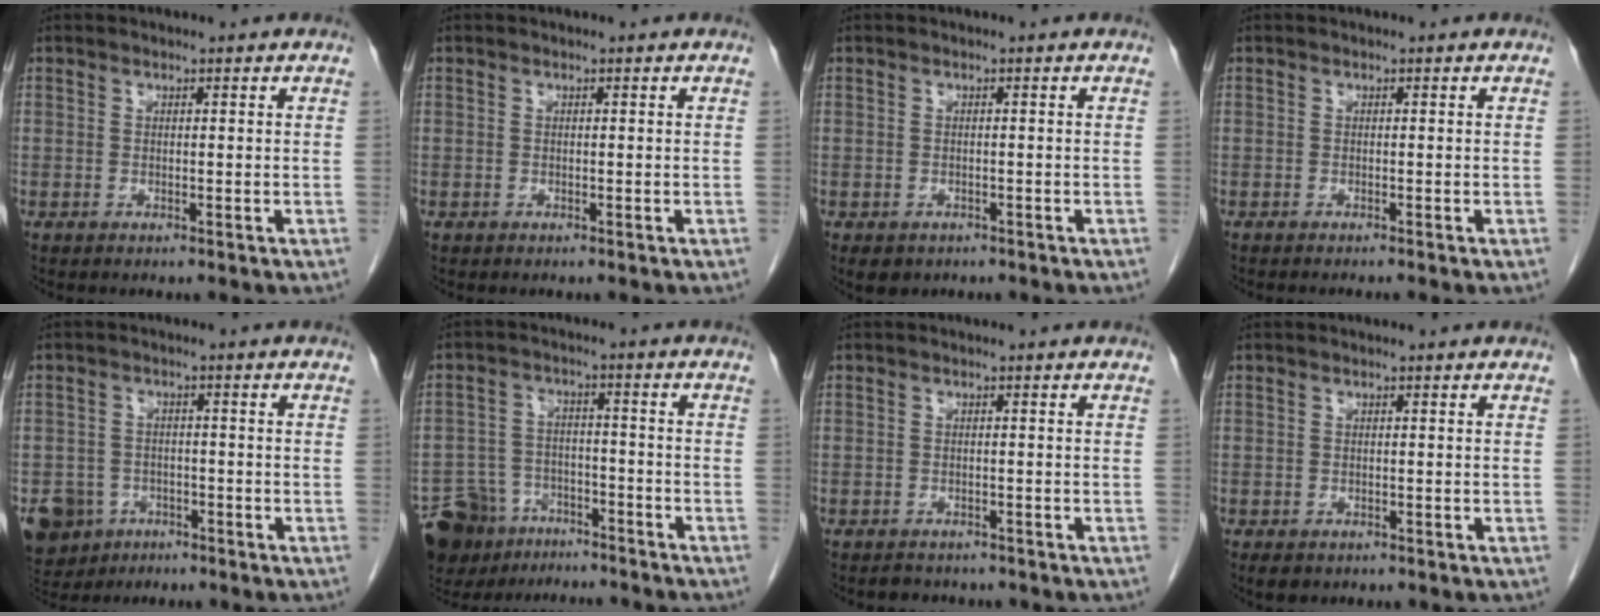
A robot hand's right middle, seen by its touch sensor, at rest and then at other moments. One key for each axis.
{"total": 0.0}
{"total": 3.7, "fx": -2.5, "fy": 2.4, "fz": 1.1, "tx": -0.012, "ty": 0.000, "tz": -0.030}
{"total": 1.5, "fx": -1.3, "fy": -0.3, "fz": 0.8, "tx": -0.004, "ty": 0.004, "tz": -0.016}
{"total": 7.4, "fx": -4.3, "fy": 5.8, "fz": 1.6, "tx": -0.040, "ty": 0.003, "tz": -0.066}
{"total": 12.1, "fx": -9.9, "fy": 6.4, "fz": 2.5, "tx": -0.055, "ty": 0.031, "tz": -0.153}
{"total": 3.2, "fx": -2.8, "fy": 1.5, "fz": 0.4, "tx": -0.011, "ty": 0.001, "tz": -0.036}
{"total": 2.6, "fx": -1.8, "fy": 1.6, "fz": 1.0, "tx": -0.013, "ty": -0.001, "tz": -0.020}